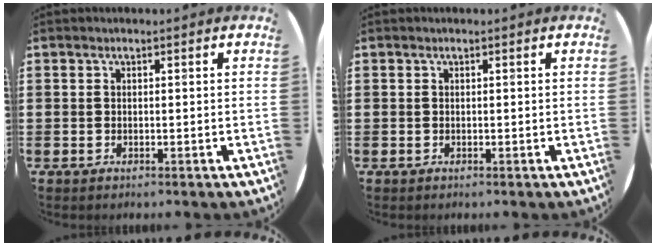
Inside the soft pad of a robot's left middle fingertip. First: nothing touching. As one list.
[{"total": 0.0}]